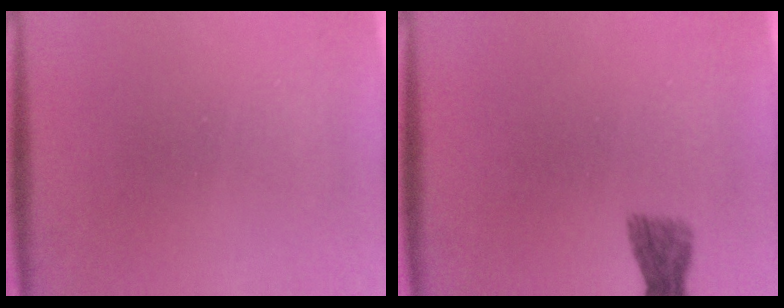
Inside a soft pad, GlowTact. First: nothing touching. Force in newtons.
{"total": 1.9}